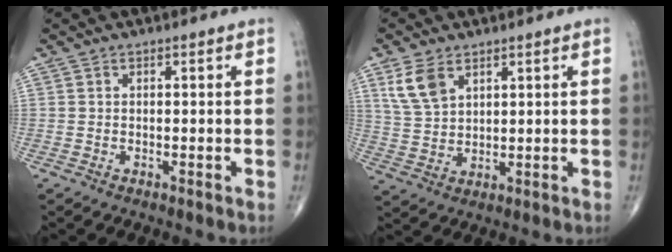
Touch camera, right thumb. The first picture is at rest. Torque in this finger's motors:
{"motor_torque": [-0.41, 0.43, 0.06, 0.01, 0.08]}